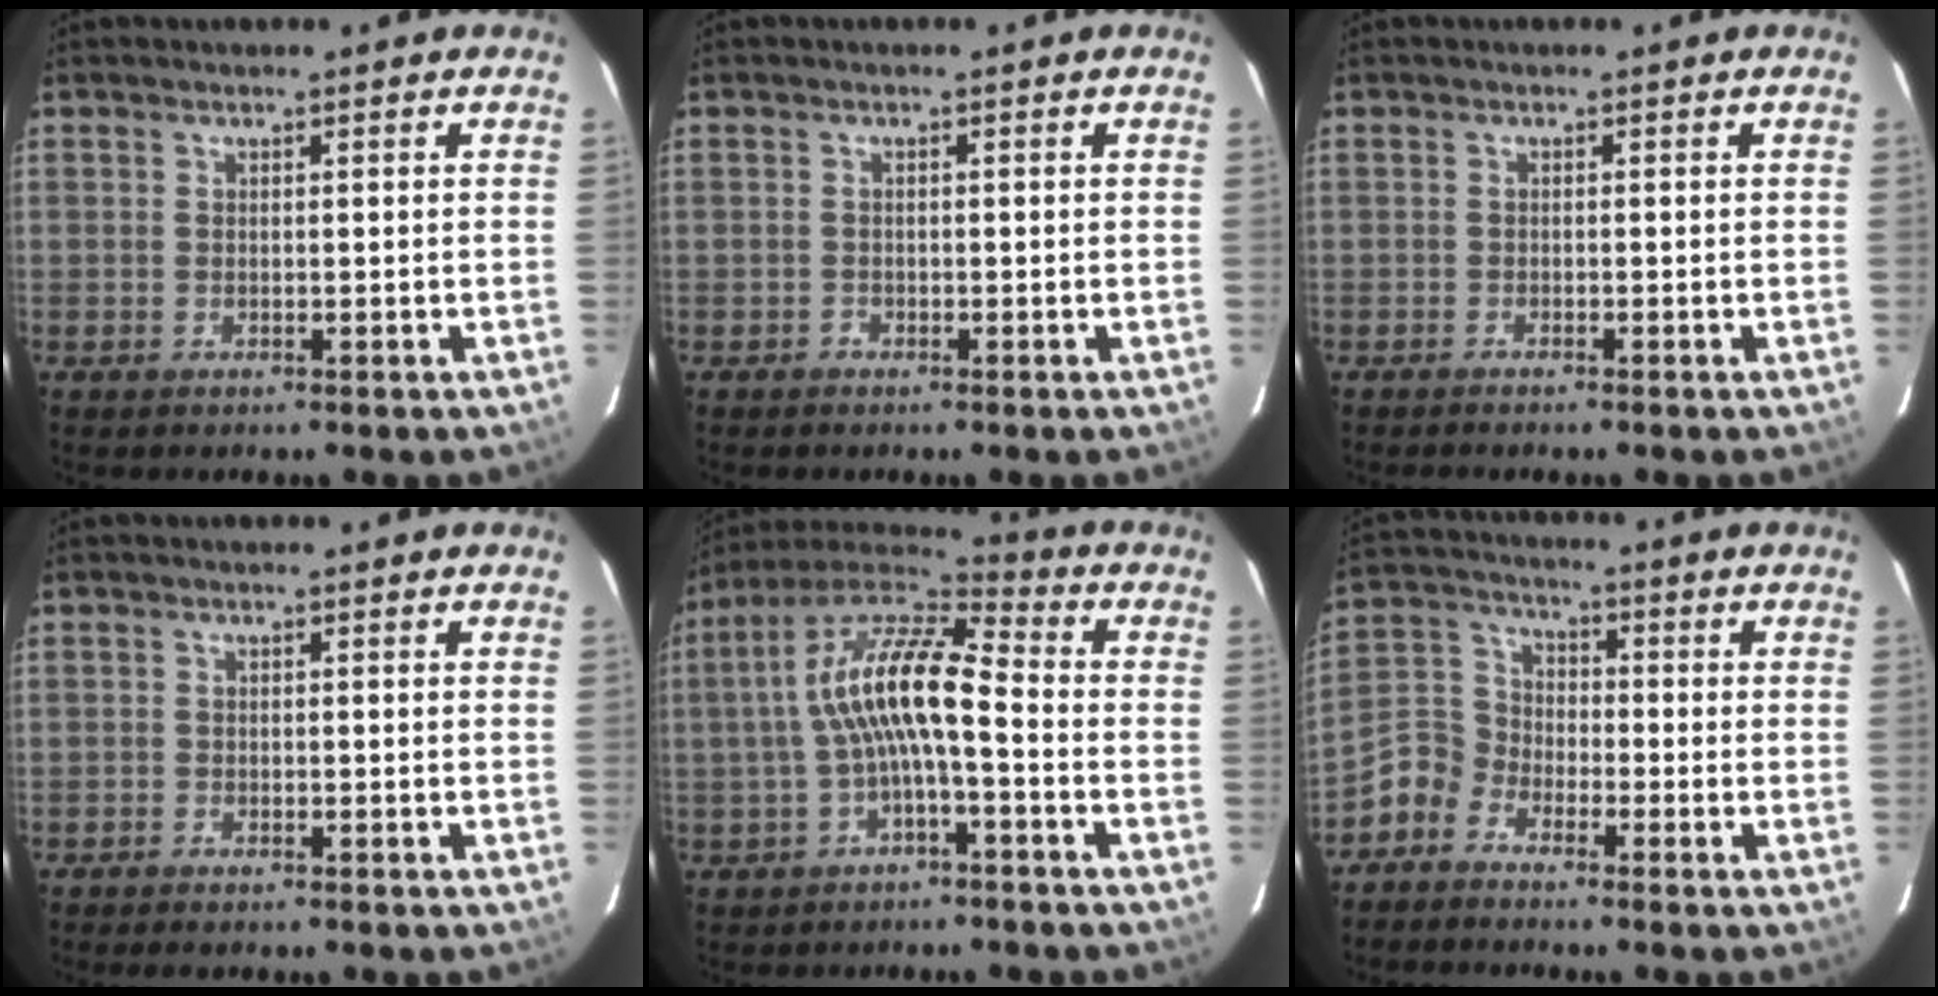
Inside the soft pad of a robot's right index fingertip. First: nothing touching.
{"total": 0.8, "force": [-0.7, 0.4, -0.1], "torque": [0.003, 0.004, -0.015]}
{"total": 1.1, "force": [-1.0, 0.0, 0.4], "torque": [-0.012, -0.003, -0.020]}
{"total": 2.1, "force": [-1.9, 0.4, 0.7], "torque": [-0.024, -0.007, -0.036]}
{"total": 12.3, "force": [-1.6, 3.1, 11.8], "torque": [-0.231, 0.019, -0.034]}
{"total": 6.2, "force": [-4.3, 4.2, 1.3], "torque": [-0.032, 0.026, -0.109]}